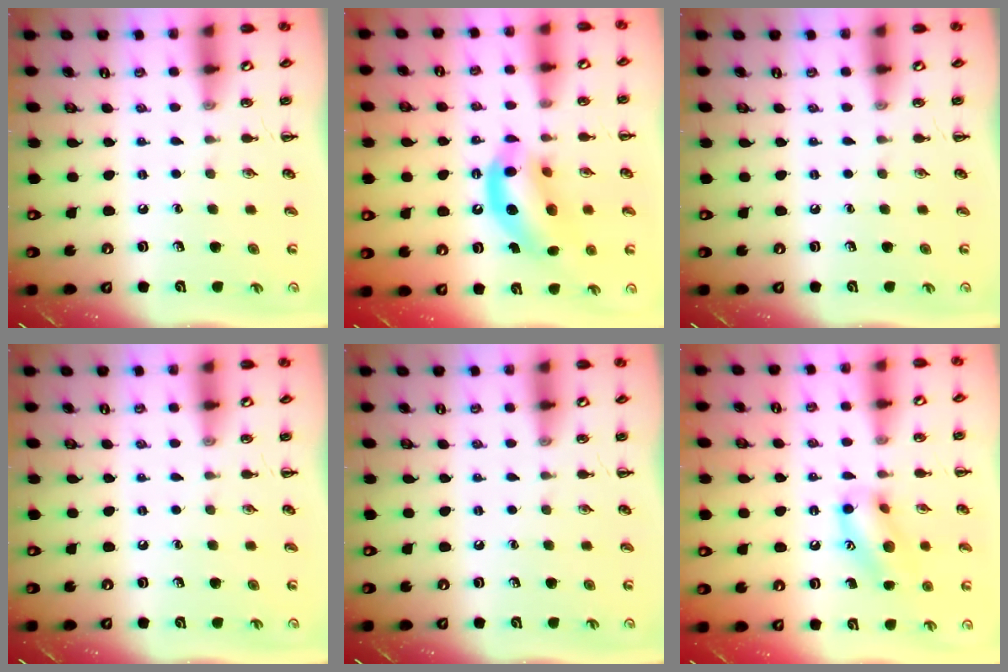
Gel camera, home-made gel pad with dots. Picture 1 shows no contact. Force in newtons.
{"total": 13.1, "press": 12.7, "slide": 3.4}
{"total": 0.0}
{"total": 0.0}
{"total": 0.0}
{"total": 13.7, "press": 13.6, "slide": 1.7}